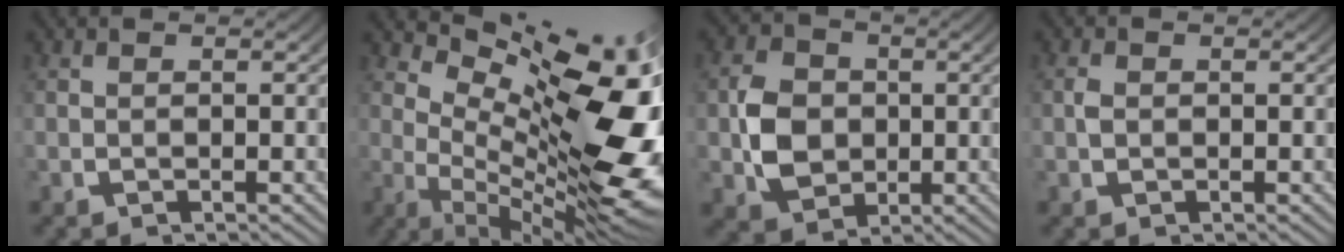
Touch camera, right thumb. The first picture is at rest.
{"total": 19.0, "force": [0.0, 10.4, 16.0], "torque": [-0.239, -0.055, 0.026]}
{"total": 7.6, "force": [-0.6, 6.0, 4.6], "torque": [-0.107, -0.029, 0.001]}
{"total": 0.8, "force": [-0.2, 0.6, 0.4], "torque": [-0.015, -0.005, -0.002]}